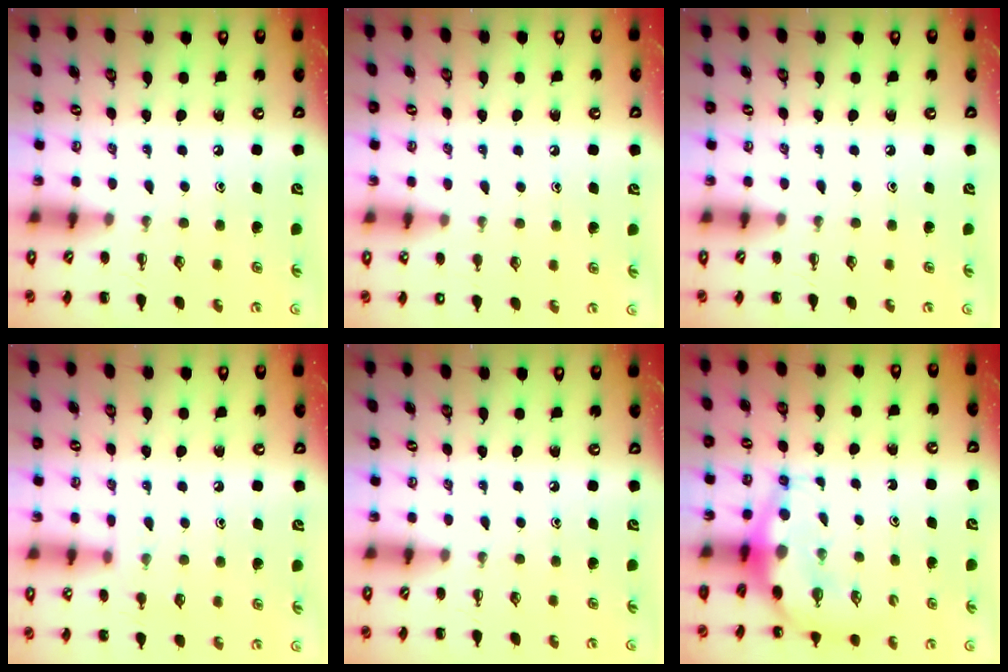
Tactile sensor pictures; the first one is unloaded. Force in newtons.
{"total": 5.7, "press": 5.4, "slide": 1.9}
{"total": 0.0}
{"total": 5.5, "press": 5.3, "slide": 1.5}
{"total": 0.0}
{"total": 8.8, "press": 8.7, "slide": 1.2}